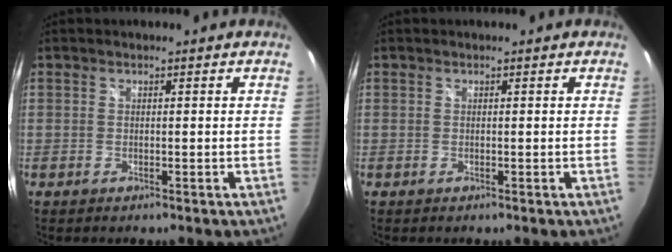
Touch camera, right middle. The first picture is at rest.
{"total": 0.0}